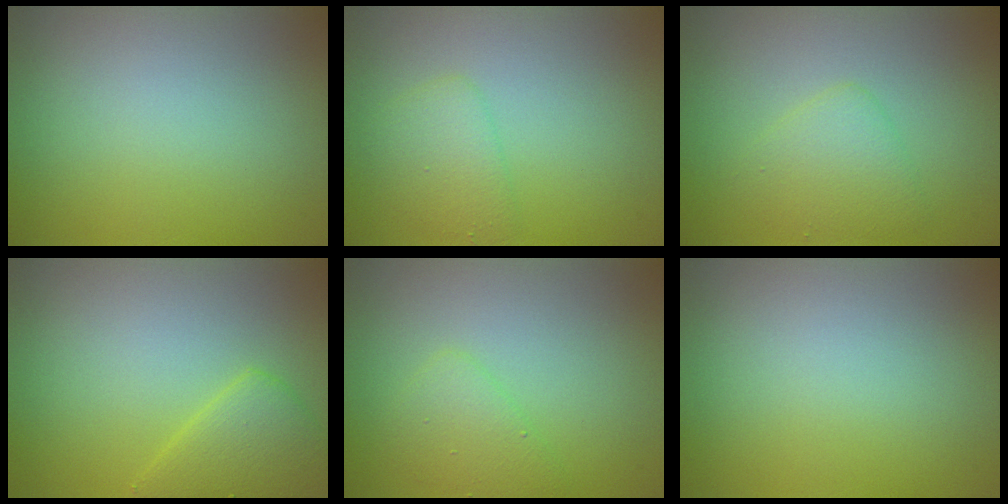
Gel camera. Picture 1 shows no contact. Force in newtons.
{"total": 2.3, "press": 2.3, "slide": 0.2}
{"total": 2.5, "press": 2.5, "slide": 0.1}
{"total": 3.7, "press": 3.7, "slide": 0.2}
{"total": 2.1, "press": 2.1, "slide": 0.2}
{"total": 0.0}